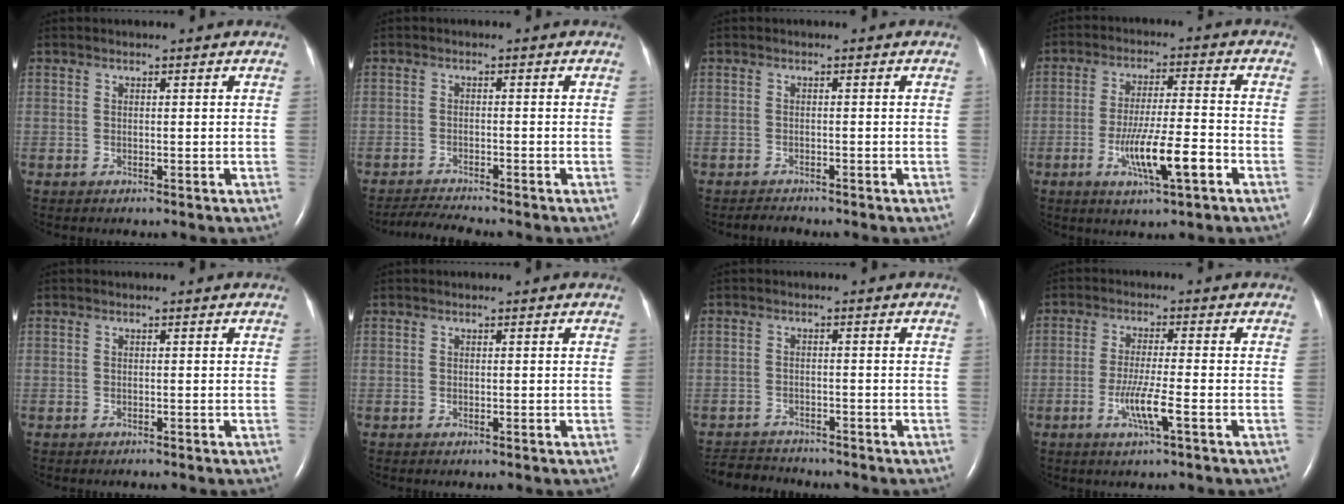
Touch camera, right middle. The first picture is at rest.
{"total": 3.7, "force": [-3.6, -0.5, 0.9], "torque": [-0.022, -0.018, -0.060]}
{"total": 1.3, "force": [-1.2, 0.2, 0.0], "torque": [-0.009, -0.007, -0.017]}
{"total": 9.3, "force": [-3.8, 0.8, 8.5], "torque": [-0.158, -0.007, -0.062]}
{"total": 0.0}
{"total": 0.0}
{"total": 5.0, "force": [-4.9, 0.8, 0.3], "torque": [-0.007, -0.014, -0.082]}
{"total": 5.3, "force": [-2.1, -0.2, 4.8], "torque": [-0.096, -0.010, -0.040]}